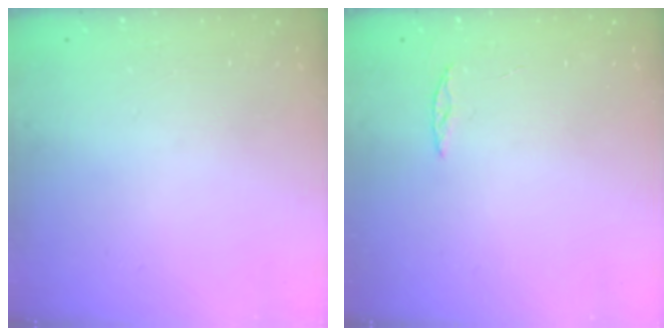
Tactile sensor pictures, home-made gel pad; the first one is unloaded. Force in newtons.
{"total": 2.0, "press": 2.0, "slide": 0.2}